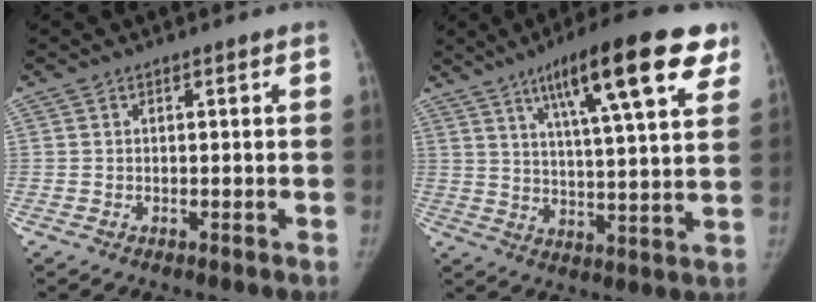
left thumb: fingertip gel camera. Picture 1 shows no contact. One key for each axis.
{"total": 20.7, "fx": 11.1, "fy": 4.6, "fz": 16.9, "tx": -0.229, "ty": -0.019, "tz": 0.163}